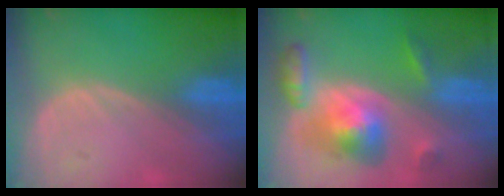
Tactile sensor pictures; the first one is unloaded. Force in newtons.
{"total": 8.3, "press": 8.2, "slide": 0.6}